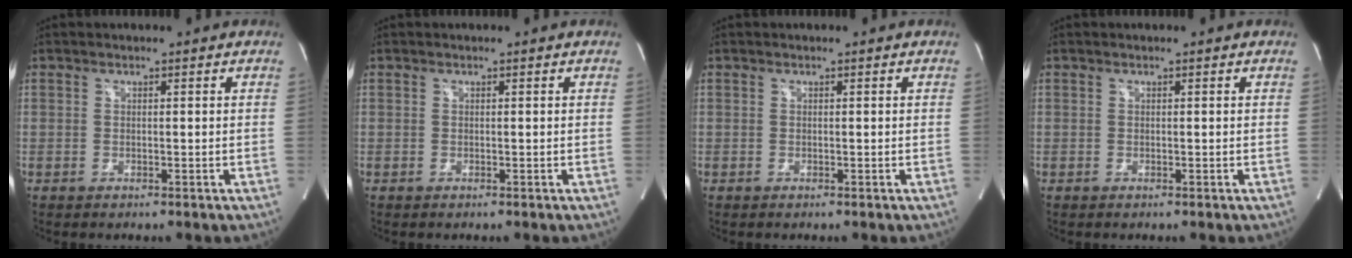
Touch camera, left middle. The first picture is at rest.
{"total": 0.0}
{"total": 0.0}
{"total": 0.0}